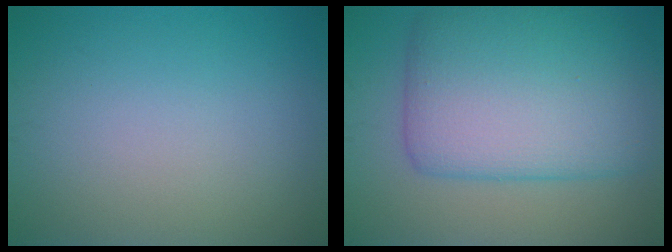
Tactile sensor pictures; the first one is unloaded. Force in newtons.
{"total": 10.2, "press": 10.2, "slide": 0.1}